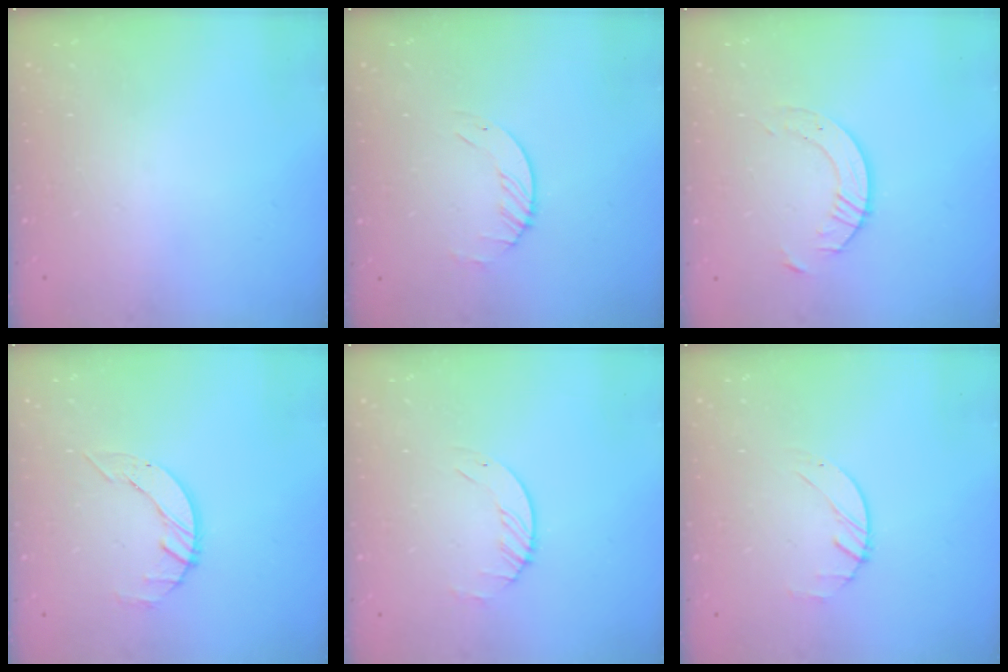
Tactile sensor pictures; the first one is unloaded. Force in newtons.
{"total": 1.7, "press": 1.7, "slide": 0.2}
{"total": 5.3, "press": 5.3, "slide": 0.6}
{"total": 3.3, "press": 3.3, "slide": 0.4}
{"total": 1.7, "press": 1.7, "slide": 0.2}
{"total": 1.2, "press": 1.2, "slide": 0.2}